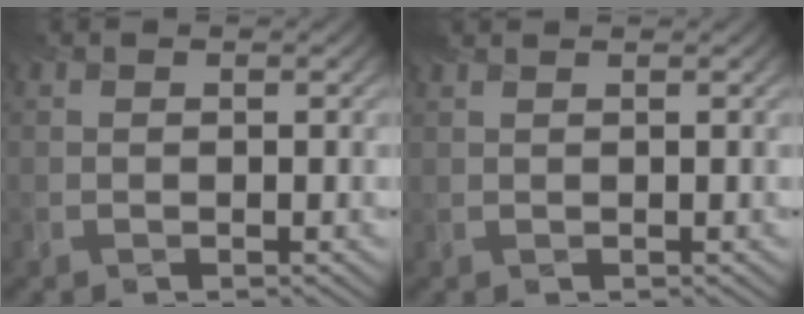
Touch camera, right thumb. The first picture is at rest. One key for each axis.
{"total": 1.3, "fx": 1.1, "fy": 0.0, "fz": 0.5, "tx": -0.021, "ty": 0.005, "tz": 0.014}